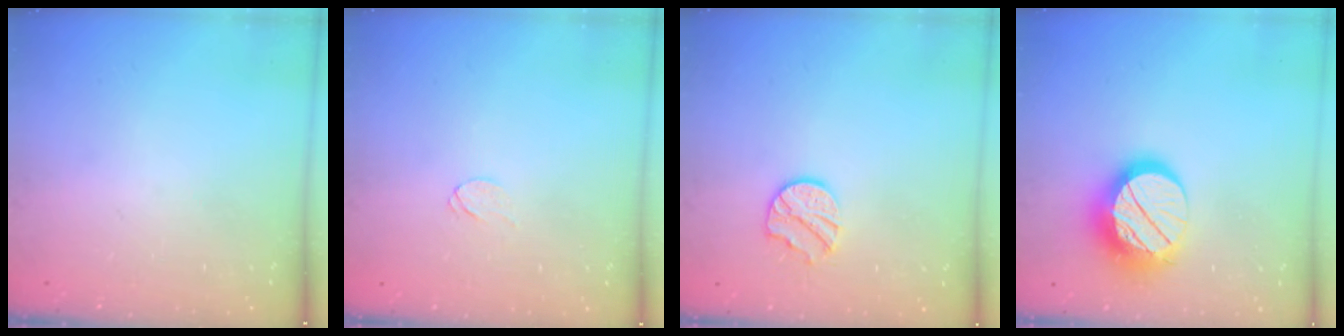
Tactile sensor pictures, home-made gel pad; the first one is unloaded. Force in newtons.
{"total": 3.4, "press": 3.4, "slide": 0.3}
{"total": 9.0, "press": 9.0, "slide": 0.4}
{"total": 15.1, "press": 15.1, "slide": 1.3}